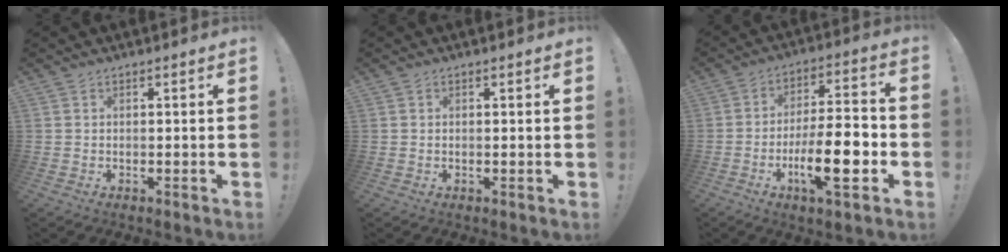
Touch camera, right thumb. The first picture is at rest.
{"total": 0.0}
{"total": 17.2, "force": [-6.2, 4.8, 15.3], "torque": [-0.253, 0.013, -0.100]}